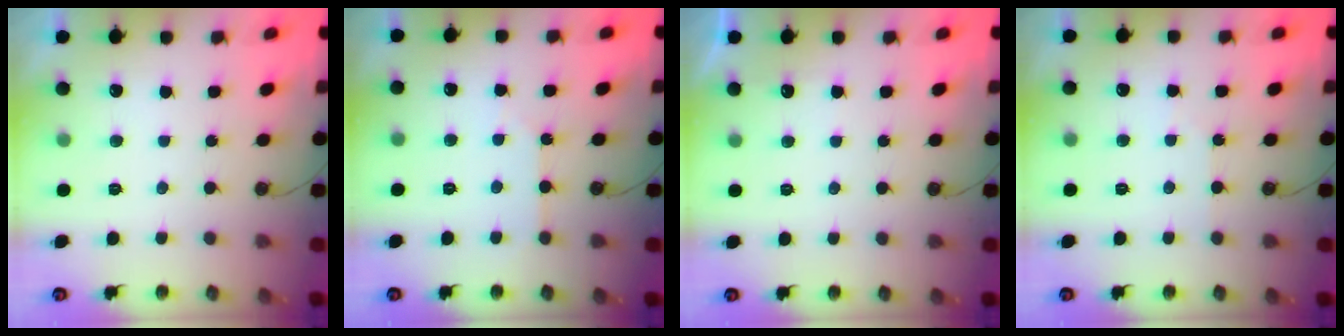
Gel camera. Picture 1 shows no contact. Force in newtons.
{"total": 2.5, "press": 2.4, "slide": 0.4}
{"total": 3.0, "press": 3.0, "slide": 0.4}
{"total": 3.2, "press": 3.2, "slide": 0.6}